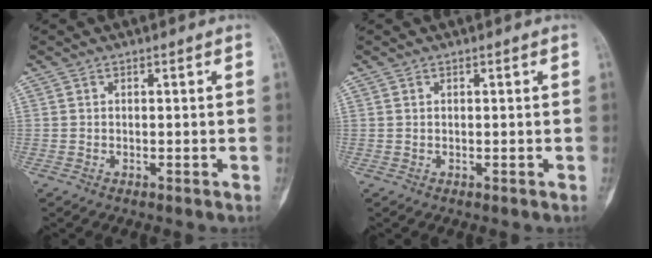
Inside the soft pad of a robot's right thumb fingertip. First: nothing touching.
{"total": 0.0}